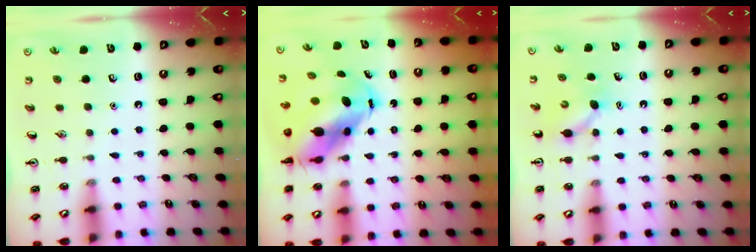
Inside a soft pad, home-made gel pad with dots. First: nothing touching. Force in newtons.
{"total": 9.5, "press": 9.1, "slide": 2.7}
{"total": 2.9, "press": 2.7, "slide": 1.1}